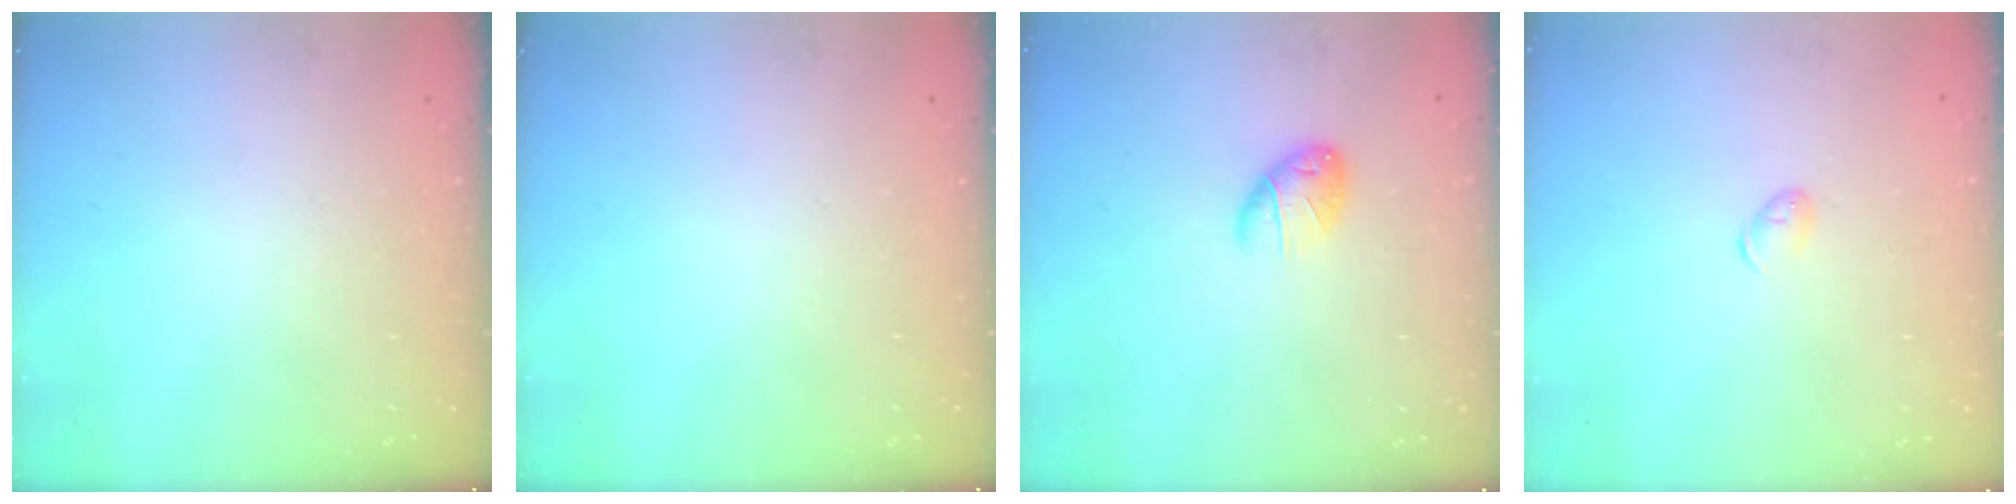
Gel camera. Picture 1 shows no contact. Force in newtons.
{"total": 0.0}
{"total": 7.1, "press": 7.0, "slide": 1.4}
{"total": 5.7, "press": 5.6, "slide": 0.9}